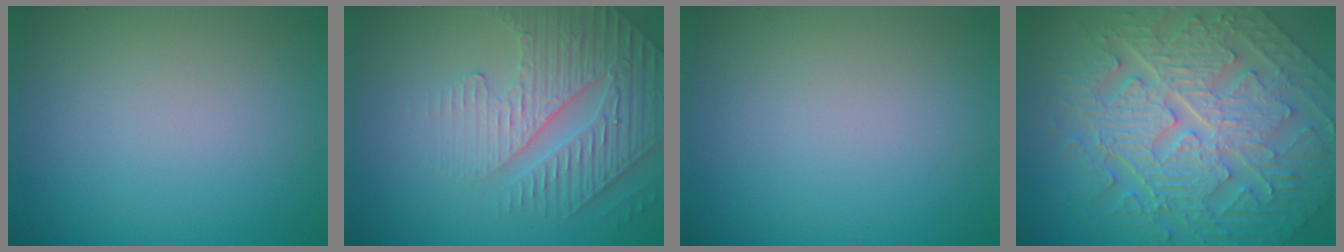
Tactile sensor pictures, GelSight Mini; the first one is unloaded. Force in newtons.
{"total": 4.2, "press": 4.0, "slide": 1.4}
{"total": 0.0}
{"total": 11.0, "press": 7.5, "slide": 8.0}